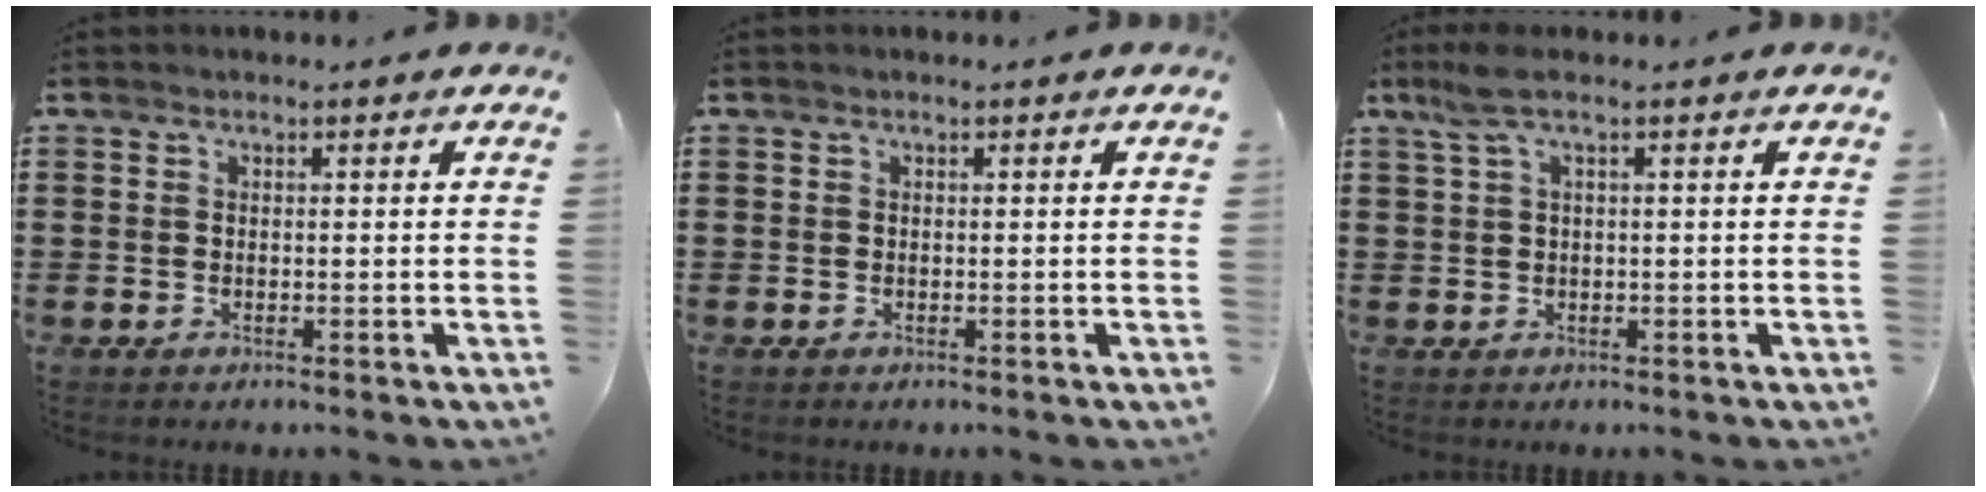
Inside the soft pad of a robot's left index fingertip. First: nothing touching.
{"total": 0.0}
{"total": 2.8, "force": [1.0, 0.4, 2.6], "torque": [-0.067, -0.004, 0.013]}